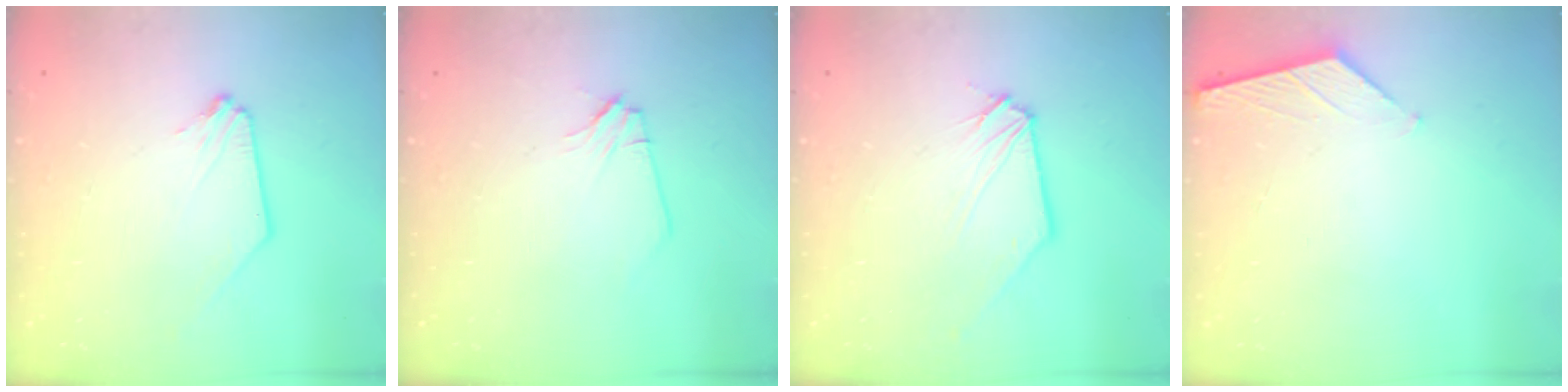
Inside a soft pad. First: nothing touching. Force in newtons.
{"total": 1.6, "press": 1.6, "slide": 0.2}
{"total": 0.0}
{"total": 1.2, "press": 1.1, "slide": 0.2}